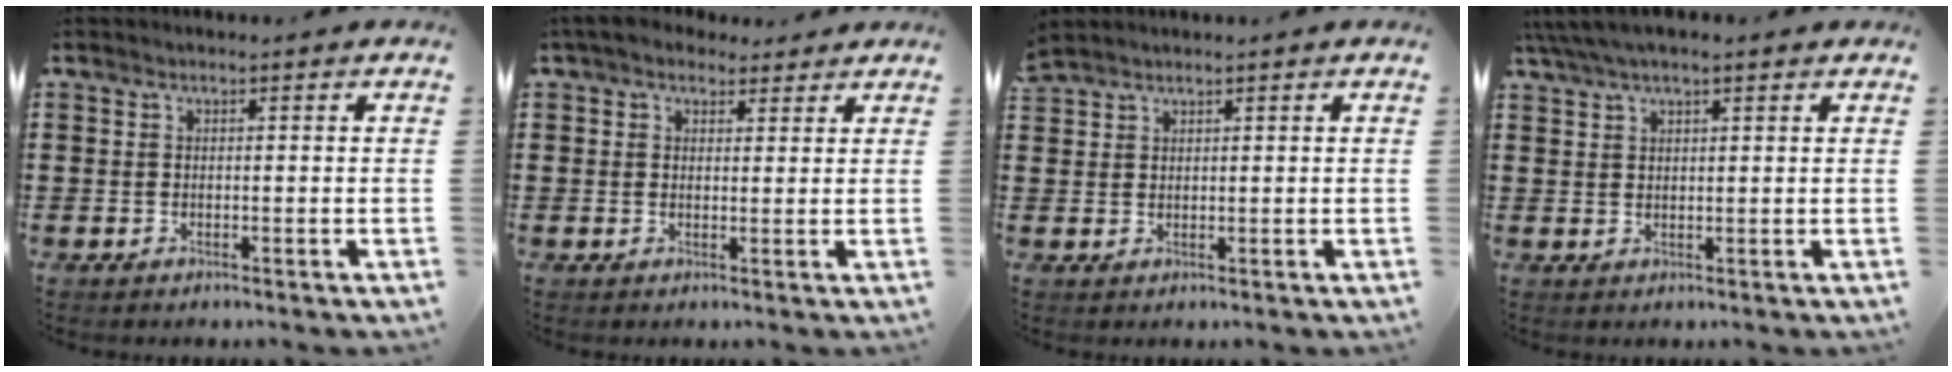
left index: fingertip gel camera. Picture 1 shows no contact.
{"total": 3.5, "force": [2.7, 1.9, 1.2], "torque": [-0.033, 0.000, 0.051]}
{"total": 1.5, "force": [1.5, 0.1, 0.1], "torque": [-0.004, -0.001, 0.030]}
{"total": 3.5, "force": [2.5, 0.7, 2.3], "torque": [-0.050, 0.004, 0.046]}